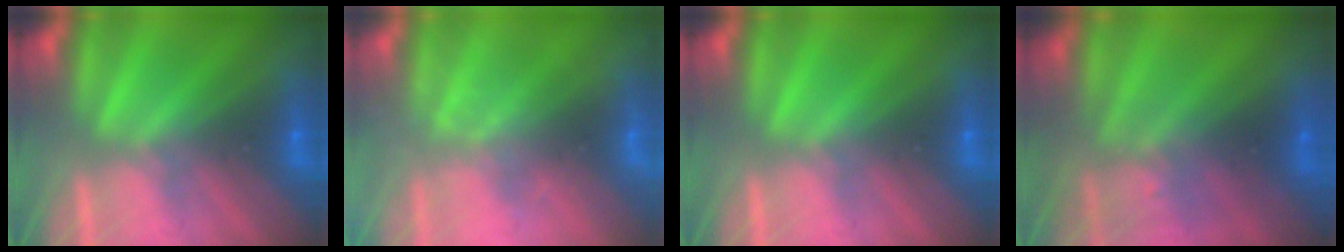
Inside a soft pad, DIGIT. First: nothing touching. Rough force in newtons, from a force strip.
{"total": 2.3}
{"total": 0.0}
{"total": 2.9}